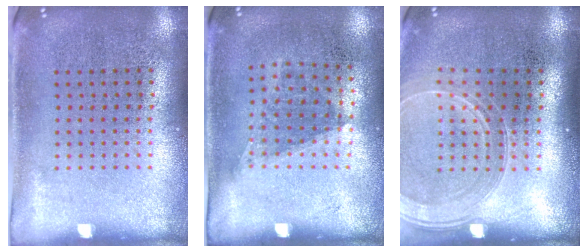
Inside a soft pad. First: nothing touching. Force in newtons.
{"total": 1.1, "press": 0.8, "slide": 0.8}
{"total": 1.6, "press": 1.5, "slide": 0.7}